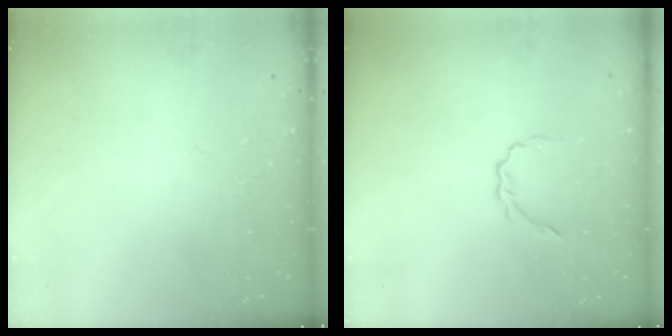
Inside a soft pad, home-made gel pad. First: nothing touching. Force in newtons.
{"total": 3.1, "press": 3.0, "slide": 1.0}